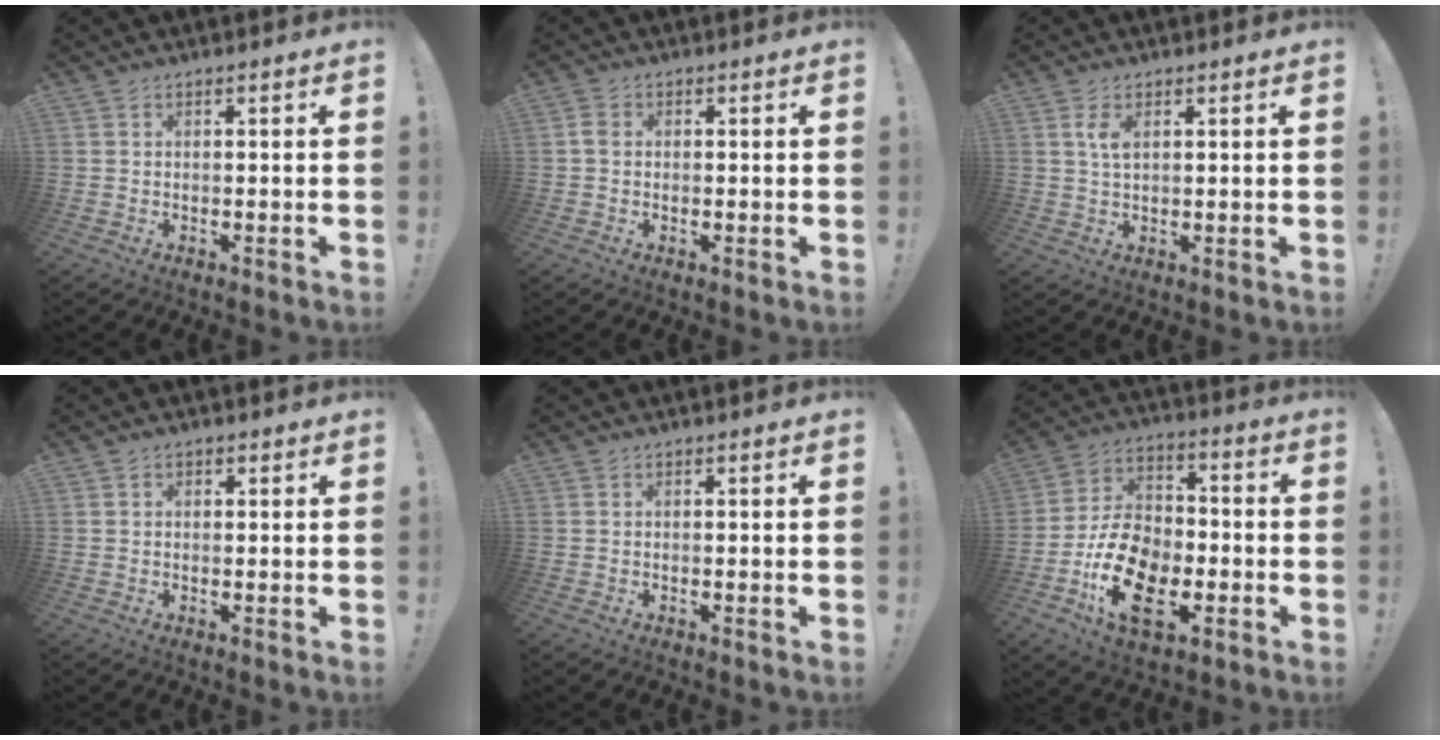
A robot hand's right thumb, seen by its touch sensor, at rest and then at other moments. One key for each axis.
{"total": 2.2, "fx": 0.1, "fy": 1.8, "fz": 1.3, "tx": -0.028, "ty": 0.008, "tz": 0.004}
{"total": 3.9, "fx": 1.5, "fy": 1.6, "fz": 3.2, "tx": -0.053, "ty": -0.002, "tz": 0.024}
{"total": 1.1, "fx": 0.3, "fy": 0.9, "fz": 0.5, "tx": -0.002, "ty": 0.000, "tz": 0.004}
{"total": 0.0}
{"total": 19.2, "fx": -6.9, "fy": 12.3, "fz": 13.0, "tx": -0.234, "ty": 0.041, "tz": -0.111}